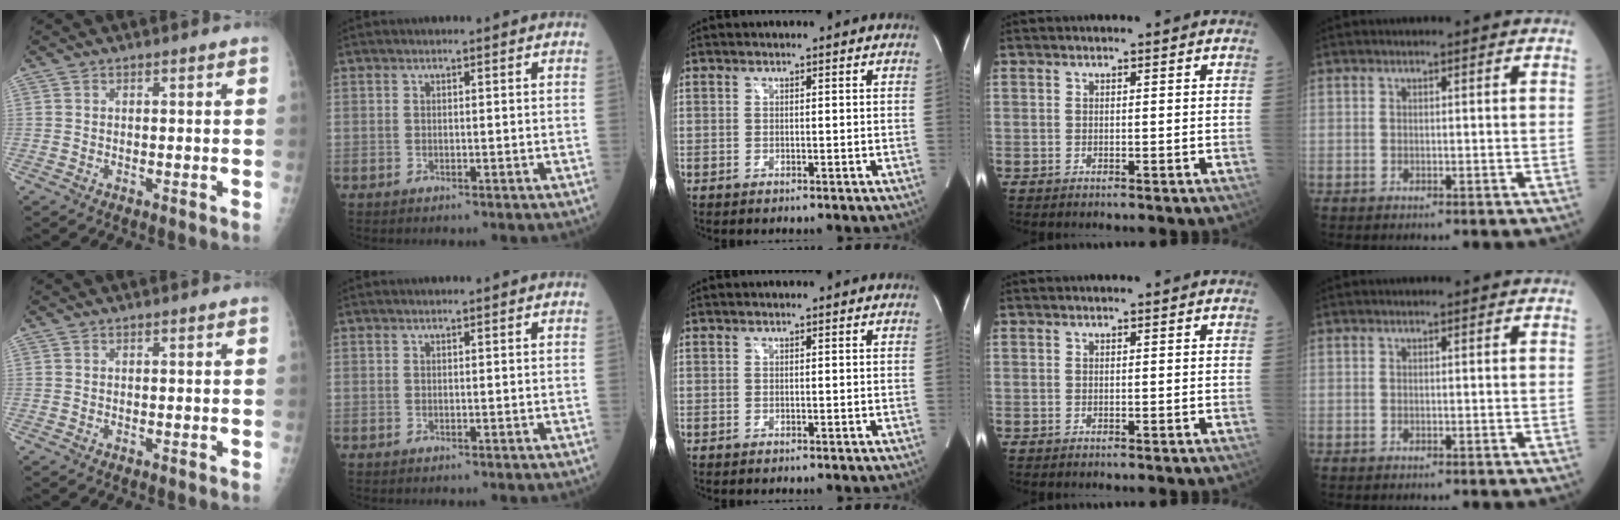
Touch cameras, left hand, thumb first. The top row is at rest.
{}